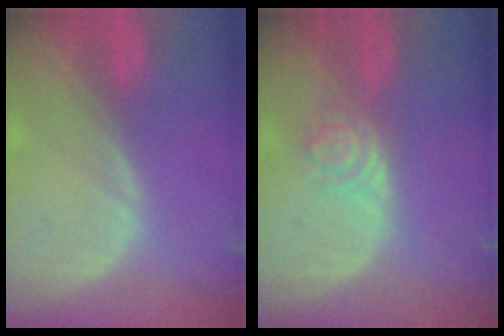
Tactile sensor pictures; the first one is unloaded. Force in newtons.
{"total": 4.3, "press": 3.7, "slide": 2.2}